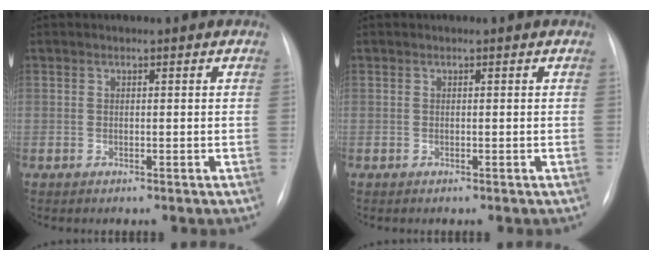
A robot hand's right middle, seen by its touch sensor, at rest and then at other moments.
{"total": 0.0}